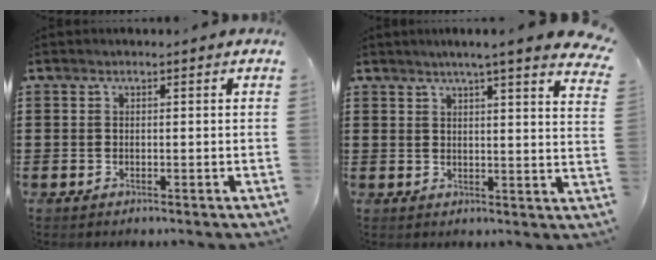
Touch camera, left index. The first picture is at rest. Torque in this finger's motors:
{"motor_torque": [2.14, 0.00, 0.33, 0.00]}